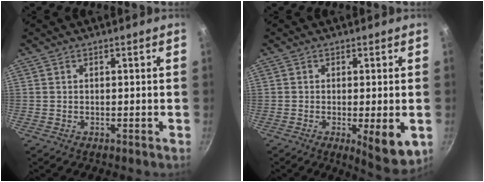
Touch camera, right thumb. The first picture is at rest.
{"total": 8.0, "force": [-1.9, 2.2, 7.5], "torque": [-0.100, -0.009, -0.019]}